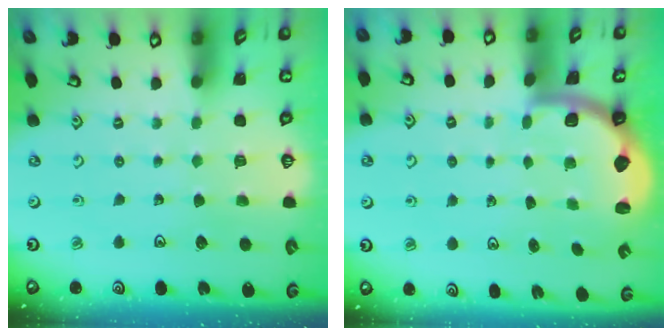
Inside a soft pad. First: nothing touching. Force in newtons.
{"total": 2.0, "press": 2.0, "slide": 0.5}